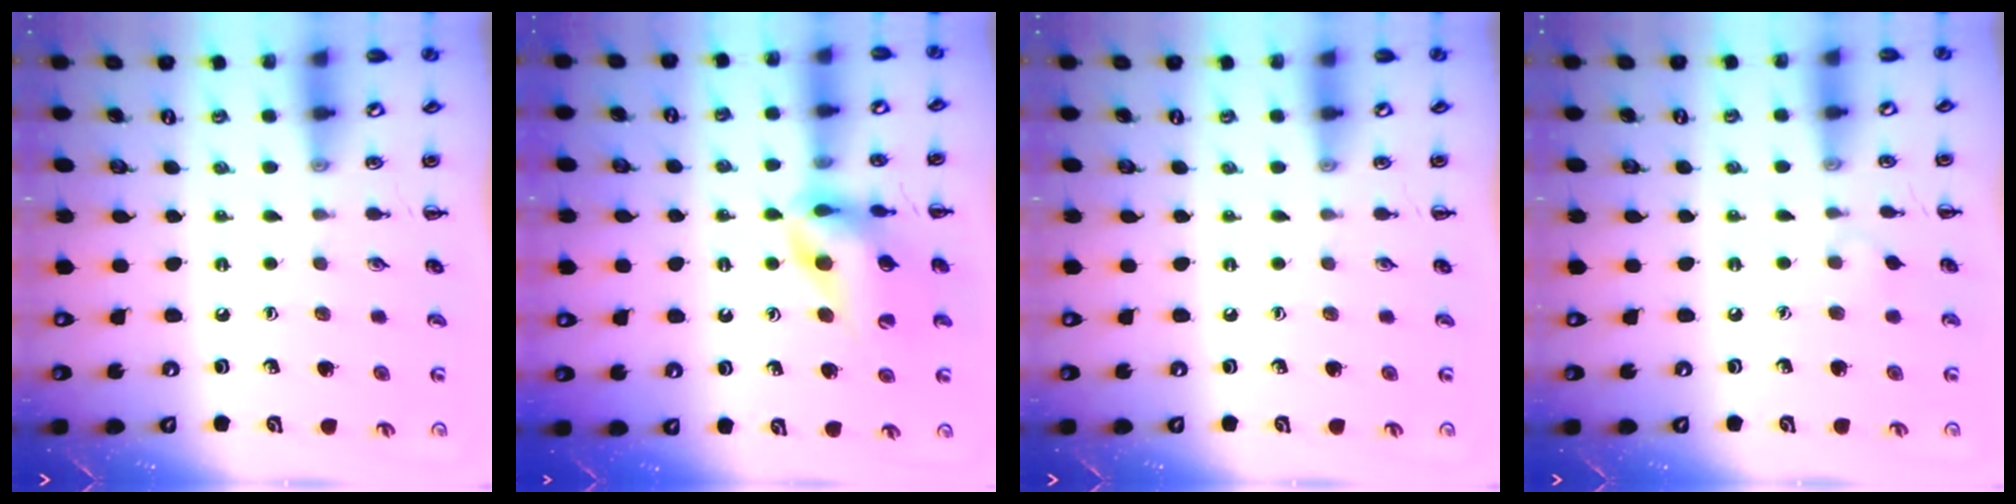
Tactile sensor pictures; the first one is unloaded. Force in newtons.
{"total": 12.8, "press": 12.1, "slide": 4.3}
{"total": 0.0}
{"total": 3.1, "press": 2.9, "slide": 1.3}